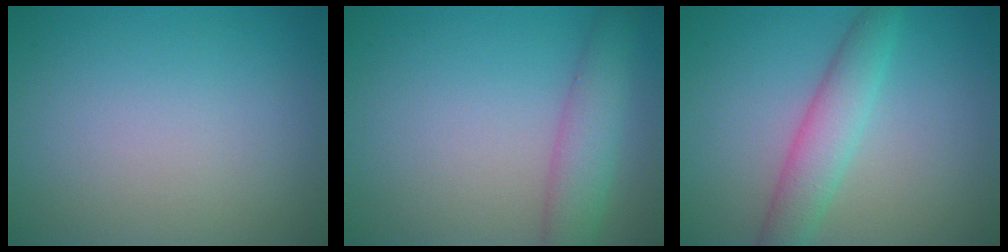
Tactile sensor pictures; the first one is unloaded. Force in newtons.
{"total": 3.9, "press": 3.9, "slide": 0.1}
{"total": 3.8, "press": 3.8, "slide": 0.1}